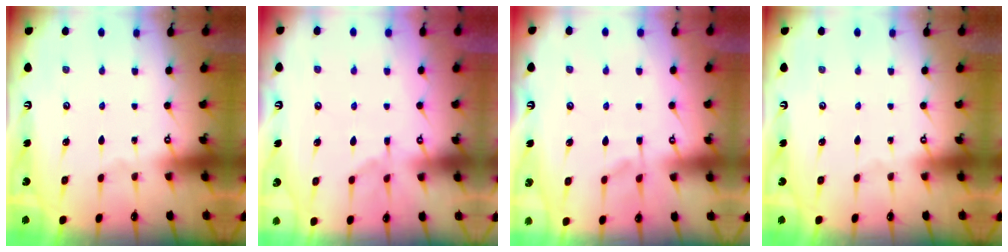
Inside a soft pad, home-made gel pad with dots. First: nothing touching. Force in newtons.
{"total": 1.6, "press": 0.8, "slide": 1.4}
{"total": 1.3, "press": 0.0, "slide": 1.3}
{"total": 0.0}